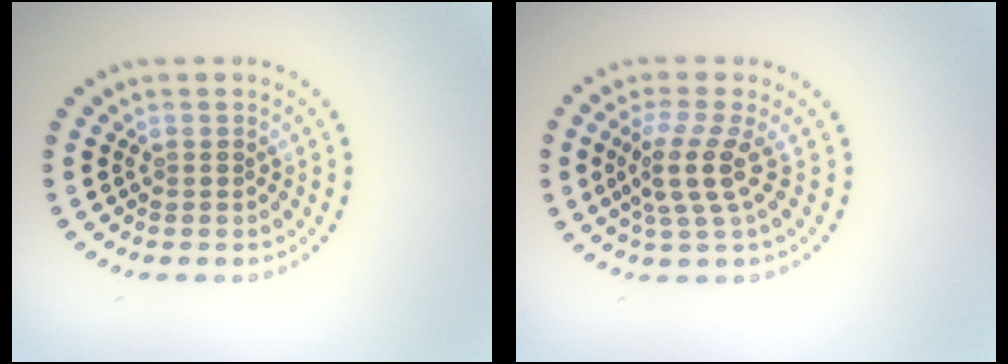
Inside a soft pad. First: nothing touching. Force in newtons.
{"total": 3.6, "press": 2.5, "slide": 2.6}